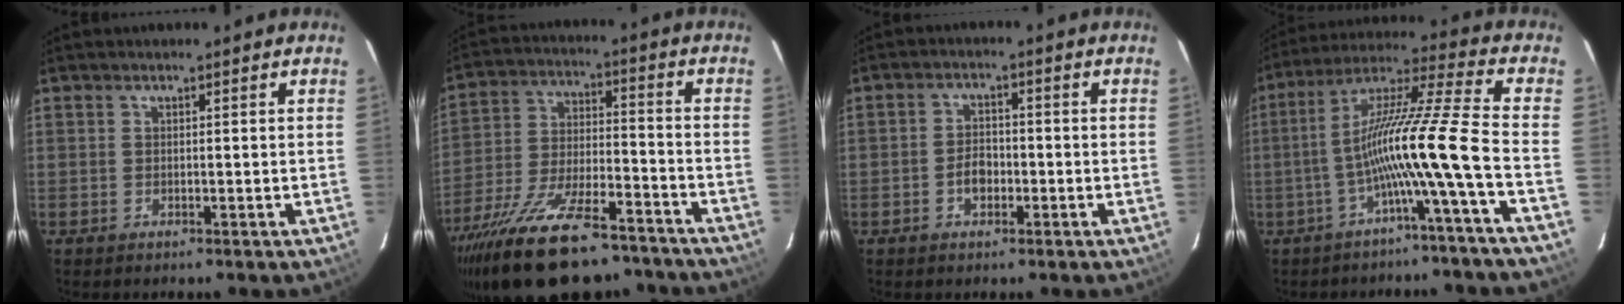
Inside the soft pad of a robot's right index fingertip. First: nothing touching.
{"total": 25.9, "force": [-19.8, 9.0, 13.9], "torque": [-0.269, -0.037, -0.302]}
{"total": 3.6, "force": [-1.4, 2.5, 2.2], "torque": [-0.041, 0.006, -0.022]}
{"total": 13.5, "force": [-5.2, -2.5, 12.2], "torque": [-0.211, 0.002, -0.098]}